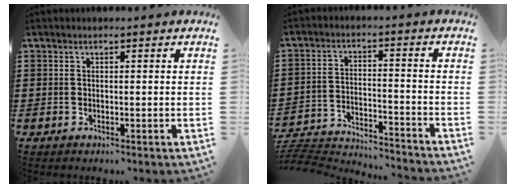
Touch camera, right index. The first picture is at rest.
{"total": 4.6, "force": [-4.5, 0.4, 1.0], "torque": [-0.032, -0.009, -0.098]}